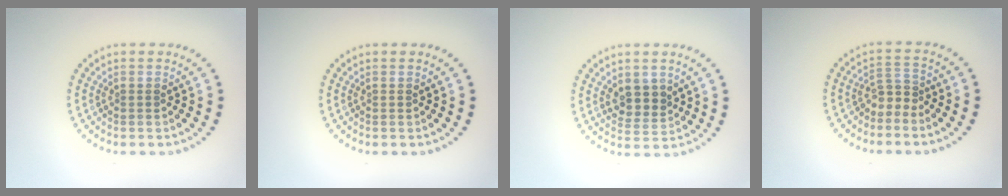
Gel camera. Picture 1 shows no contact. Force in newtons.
{"total": 0.0}
{"total": 2.7, "press": 2.4, "slide": 1.1}
{"total": 1.8, "press": 1.1, "slide": 1.4}